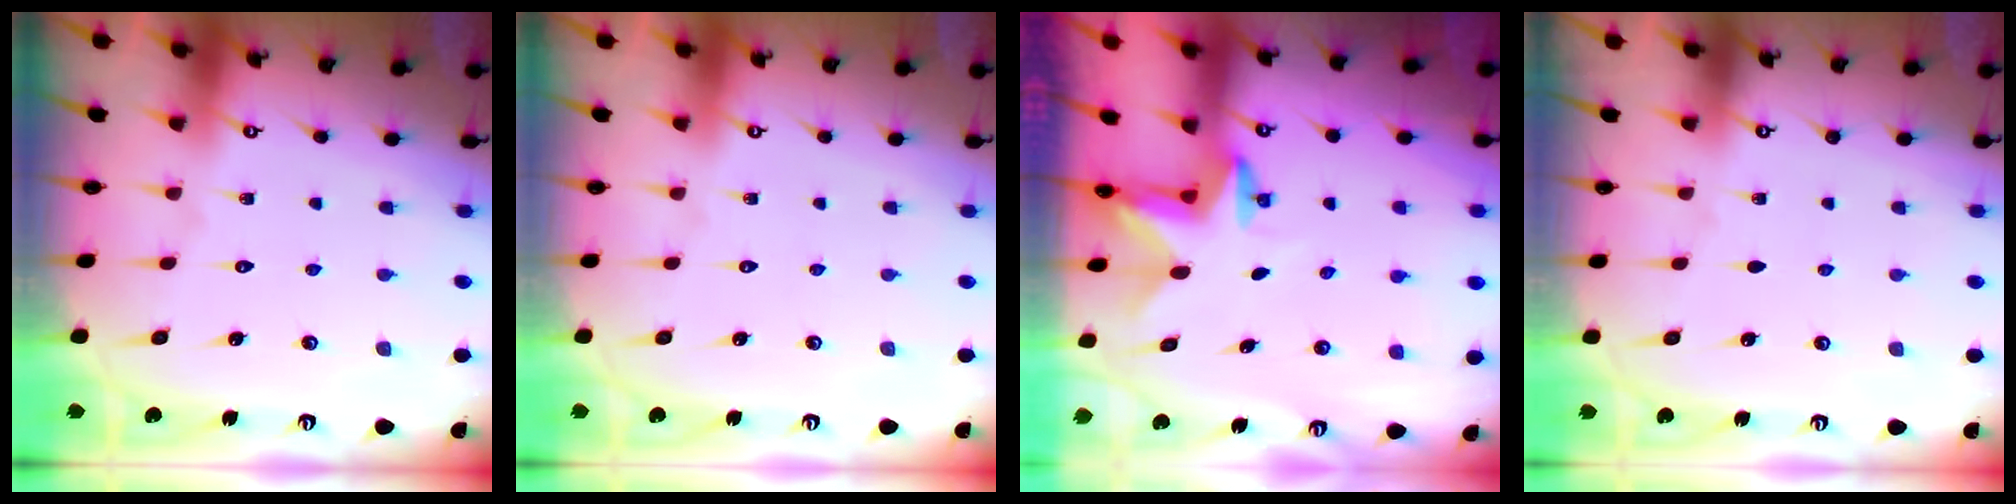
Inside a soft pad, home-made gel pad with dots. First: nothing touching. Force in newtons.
{"total": 0.0}
{"total": 2.4, "press": 2.3, "slide": 0.4}
{"total": 0.0}